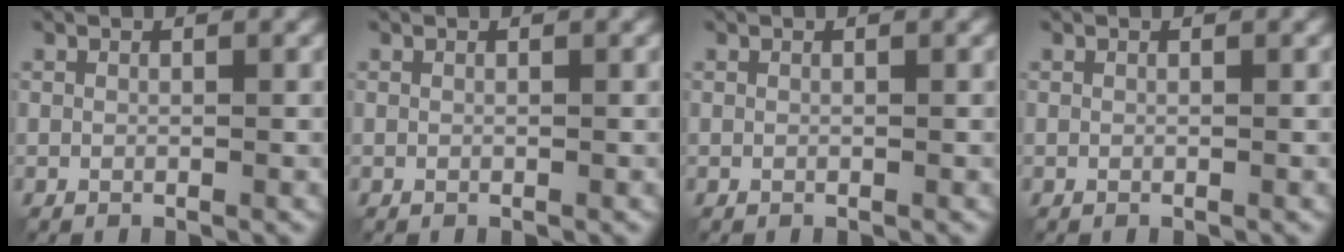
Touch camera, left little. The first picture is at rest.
{"total": 0.0}
{"total": 0.0}
{"total": 0.0}